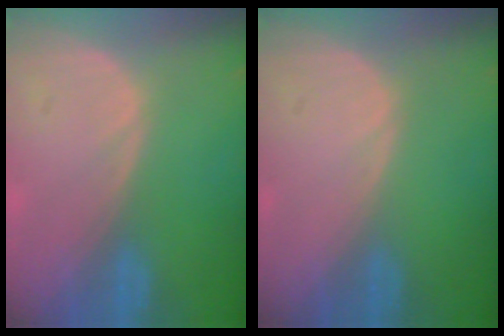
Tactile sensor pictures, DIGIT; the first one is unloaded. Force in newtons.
{"total": 0.0}